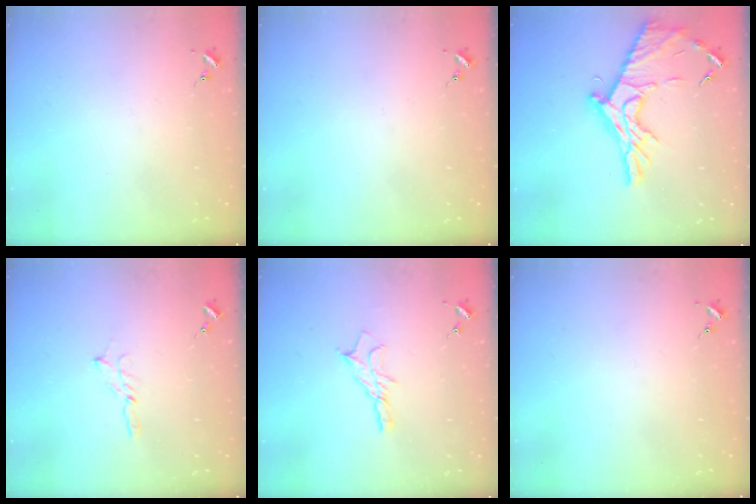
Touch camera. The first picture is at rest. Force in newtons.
{"total": 0.0}
{"total": 18.4, "press": 18.3, "slide": 1.1}
{"total": 2.1, "press": 2.1, "slide": 0.2}
{"total": 8.7, "press": 8.6, "slide": 0.5}
{"total": 0.0}